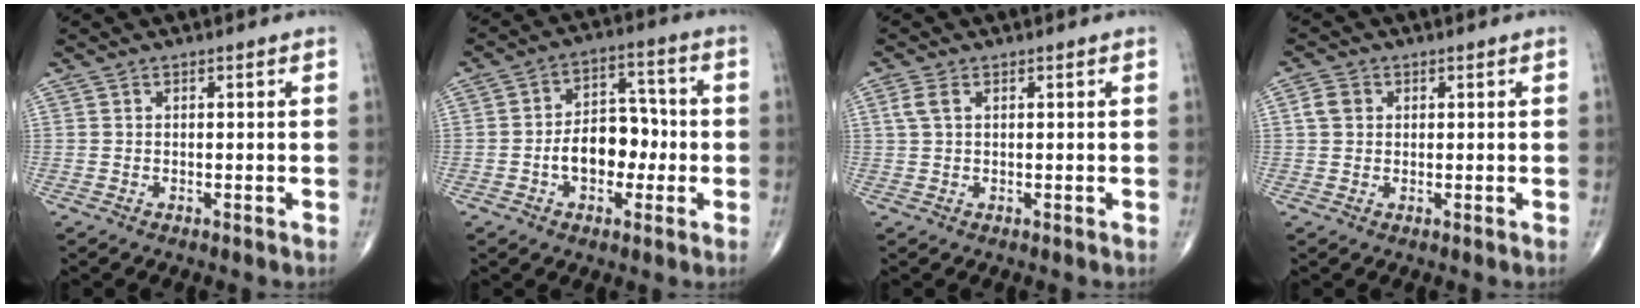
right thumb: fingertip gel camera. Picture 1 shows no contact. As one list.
[{"total": 10.2, "force": [-2.0, 6.8, 7.4], "torque": [-0.086, 0.037, -0.039]}, {"total": 2.3, "force": [0.8, 1.3, 1.8], "torque": [-0.049, 0.011, 0.017]}, {"total": 3.0, "force": [0.7, 2.5, 1.5], "torque": [-0.024, 0.006, 0.011]}]